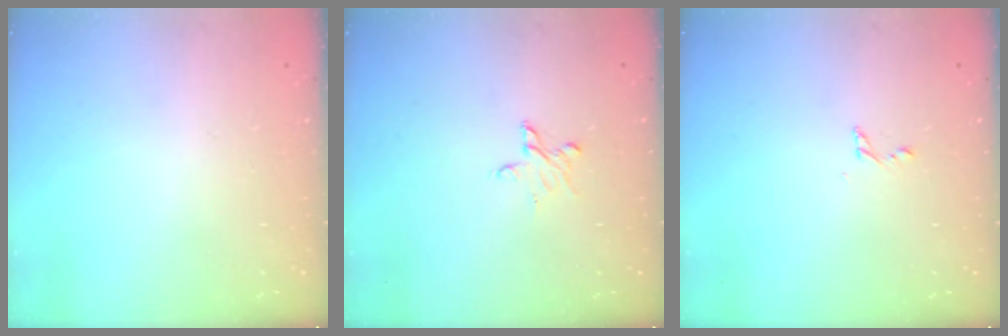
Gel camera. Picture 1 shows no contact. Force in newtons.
{"total": 4.5, "press": 4.4, "slide": 0.3}
{"total": 2.5, "press": 2.5, "slide": 0.2}